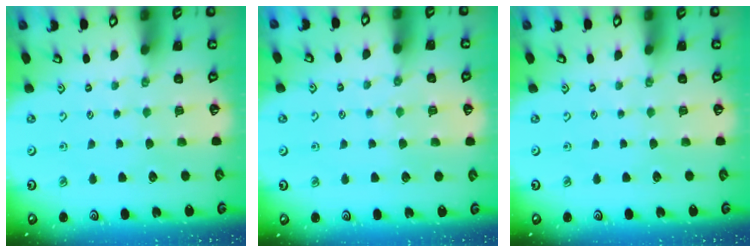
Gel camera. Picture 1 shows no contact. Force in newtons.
{"total": 5.7, "press": 5.7, "slide": 0.6}
{"total": 0.0}